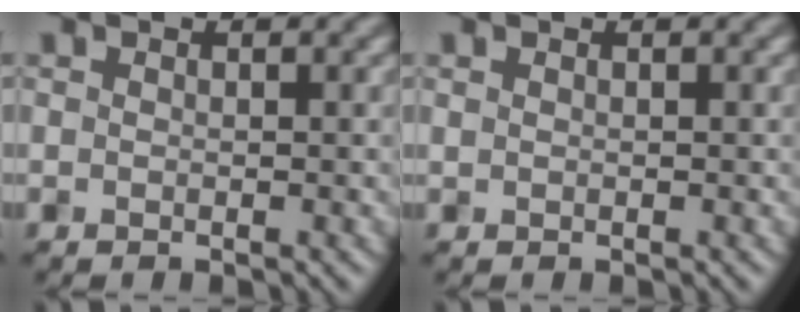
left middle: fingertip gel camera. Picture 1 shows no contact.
{"total": 0.0}